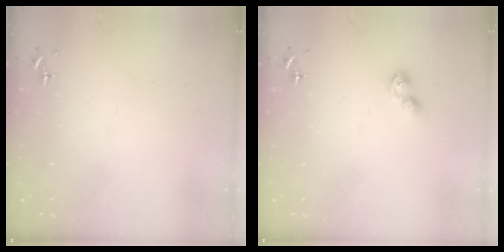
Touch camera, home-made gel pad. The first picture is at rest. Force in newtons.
{"total": 4.0, "press": 4.0, "slide": 0.5}